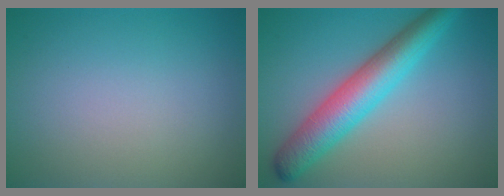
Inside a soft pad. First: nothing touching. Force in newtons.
{"total": 6.6, "press": 6.6, "slide": 0.1}